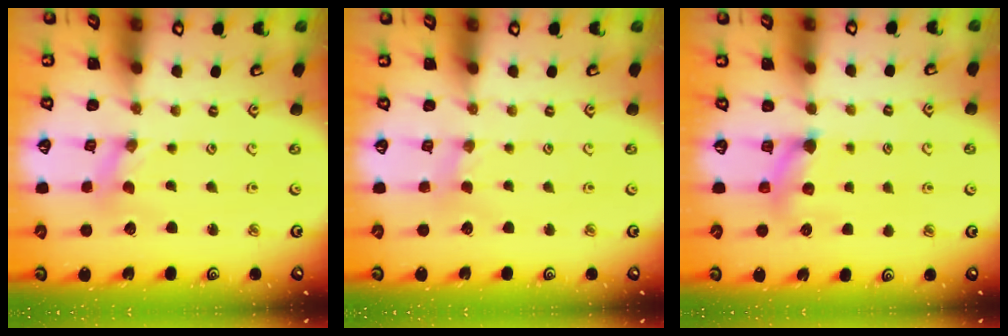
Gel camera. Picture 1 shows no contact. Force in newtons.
{"total": 1.4, "press": 1.4, "slide": 0.3}
{"total": 5.0, "press": 5.0, "slide": 0.7}